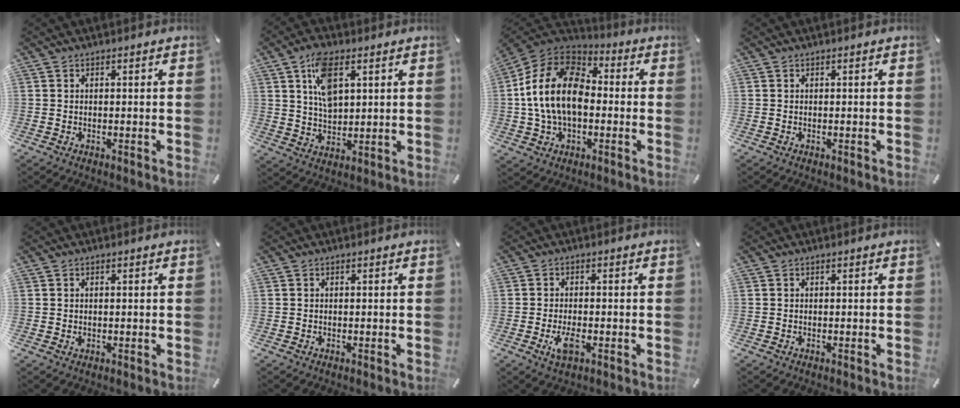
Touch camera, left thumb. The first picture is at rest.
{"total": 9.1, "force": [3.7, 5.3, 6.4], "torque": [-0.120, 0.000, 0.063]}
{"total": 17.4, "force": [-0.9, 12.2, 12.3], "torque": [-0.269, 0.029, -0.022]}
{"total": 0.0}
{"total": 0.6, "force": [0.1, 0.4, 0.5], "torque": [-0.010, 0.000, 0.001]}
{"total": 0.0}
{"total": 4.6, "force": [-1.6, 1.8, 3.9], "torque": [-0.083, -0.001, -0.030]}
{"total": 0.0}